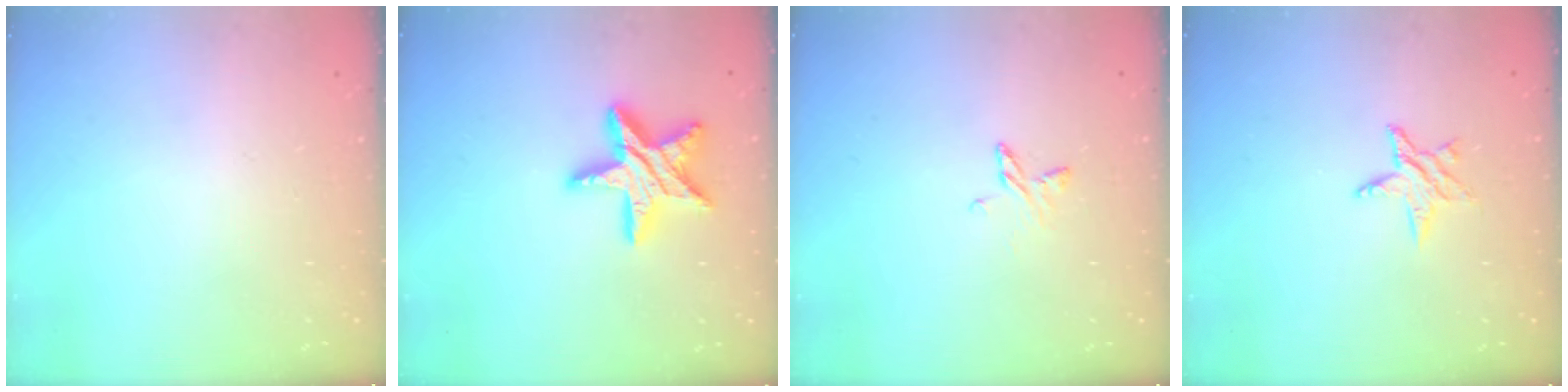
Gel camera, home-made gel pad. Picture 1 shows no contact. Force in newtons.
{"total": 15.8, "press": 15.7, "slide": 1.4}
{"total": 5.4, "press": 5.3, "slide": 0.5}
{"total": 5.0, "press": 4.9, "slide": 0.5}